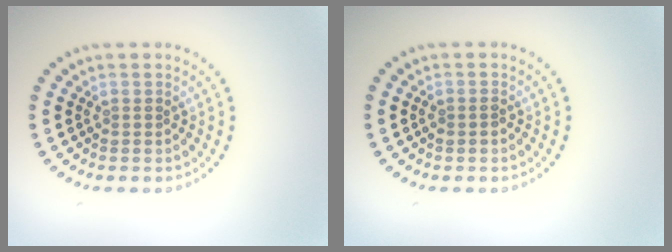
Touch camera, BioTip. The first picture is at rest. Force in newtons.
{"total": 0.8, "press": 0.7, "slide": 0.2}